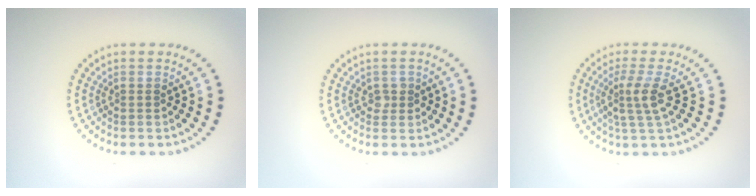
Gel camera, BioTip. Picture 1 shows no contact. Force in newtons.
{"total": 1.0, "press": 1.0, "slide": 0.2}
{"total": 2.7, "press": 2.0, "slide": 1.8}